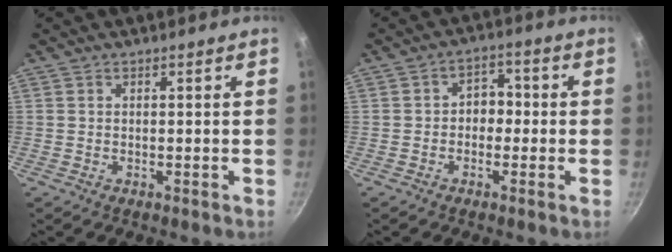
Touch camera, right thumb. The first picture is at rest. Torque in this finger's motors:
{"motor_torque": [-0.37, -0.05, 0.12, 0.29, 0.09]}